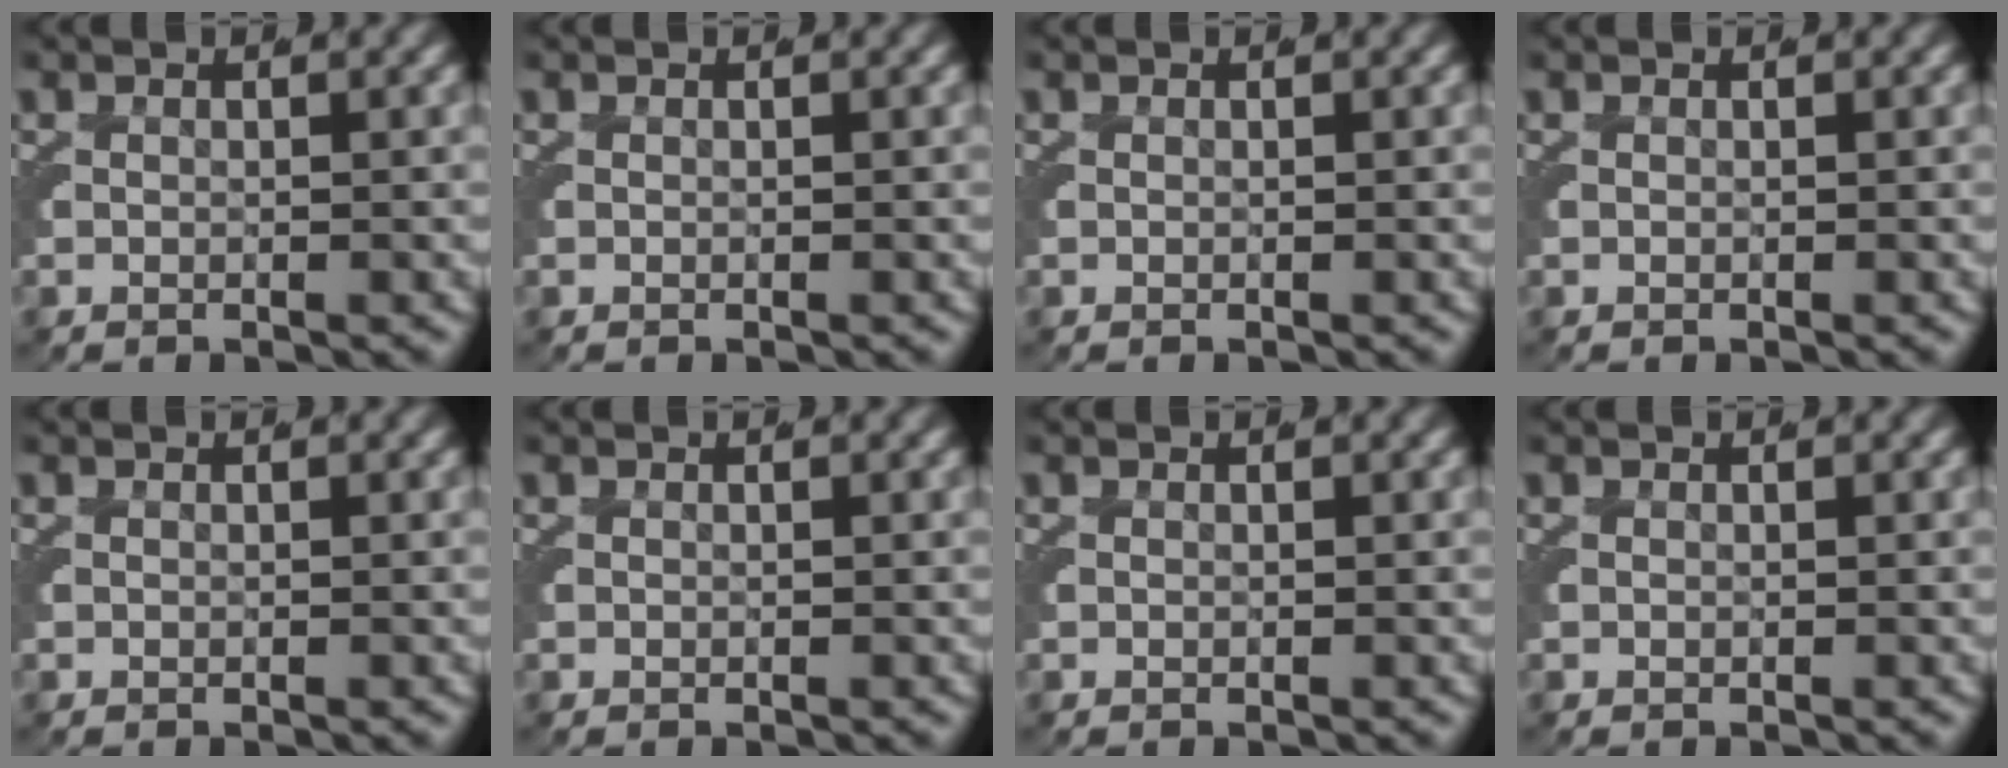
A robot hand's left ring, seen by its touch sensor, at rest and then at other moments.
{"total": 0.0}
{"total": 0.0}
{"total": 0.0}
{"total": 0.0}
{"total": 0.0}
{"total": 0.0}
{"total": 0.0}